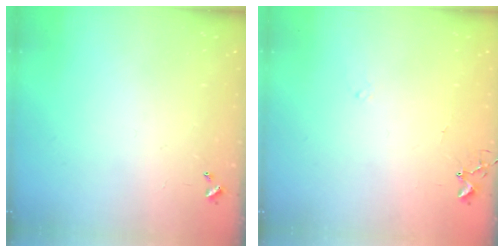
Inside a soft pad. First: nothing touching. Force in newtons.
{"total": 6.5, "press": 6.5, "slide": 0.7}